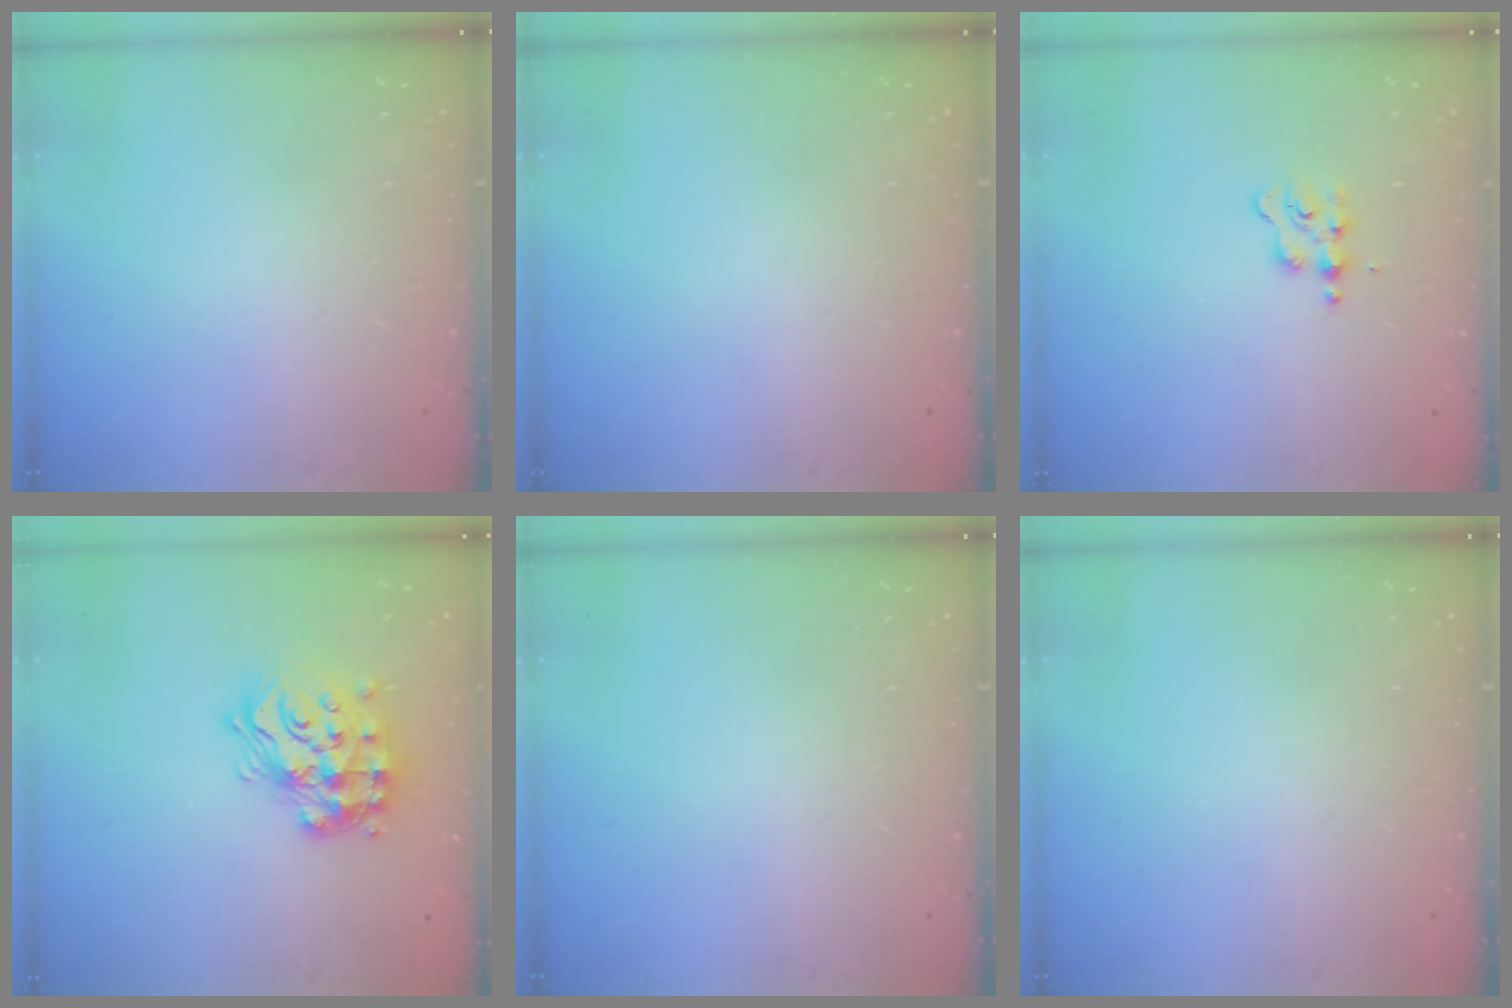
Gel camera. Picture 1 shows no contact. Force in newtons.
{"total": 0.0}
{"total": 1.8, "press": 1.7, "slide": 0.3}
{"total": 18.4, "press": 18.4, "slide": 1.0}
{"total": 0.0}
{"total": 0.0}